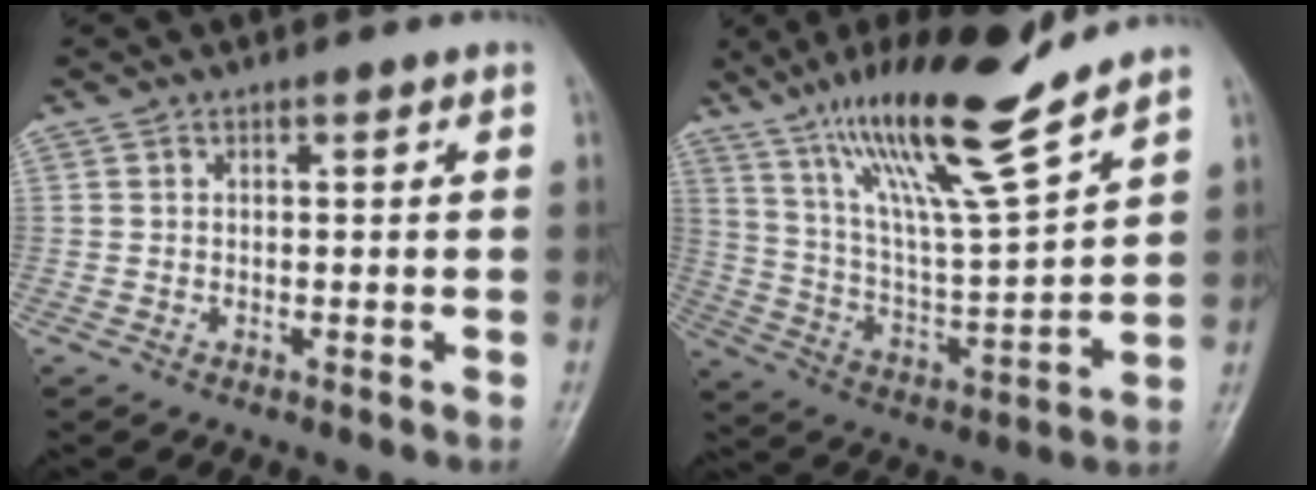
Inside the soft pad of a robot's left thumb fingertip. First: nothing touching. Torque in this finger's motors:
{"motor_torque": [0.25, 0.19, 1.46, -1.31, 0.31]}